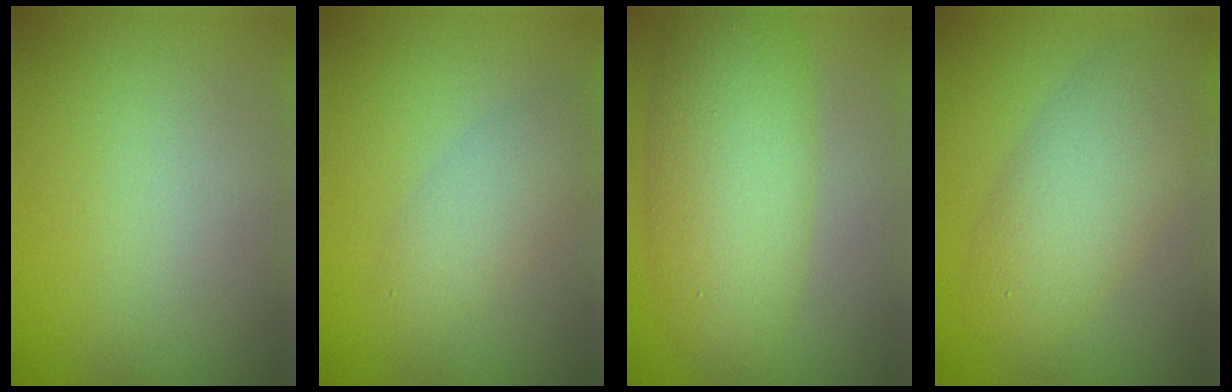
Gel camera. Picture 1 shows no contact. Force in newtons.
{"total": 2.8, "press": 2.8, "slide": 0.1}
{"total": 7.2, "press": 7.2, "slide": 0.2}
{"total": 5.9, "press": 5.9, "slide": 0.1}